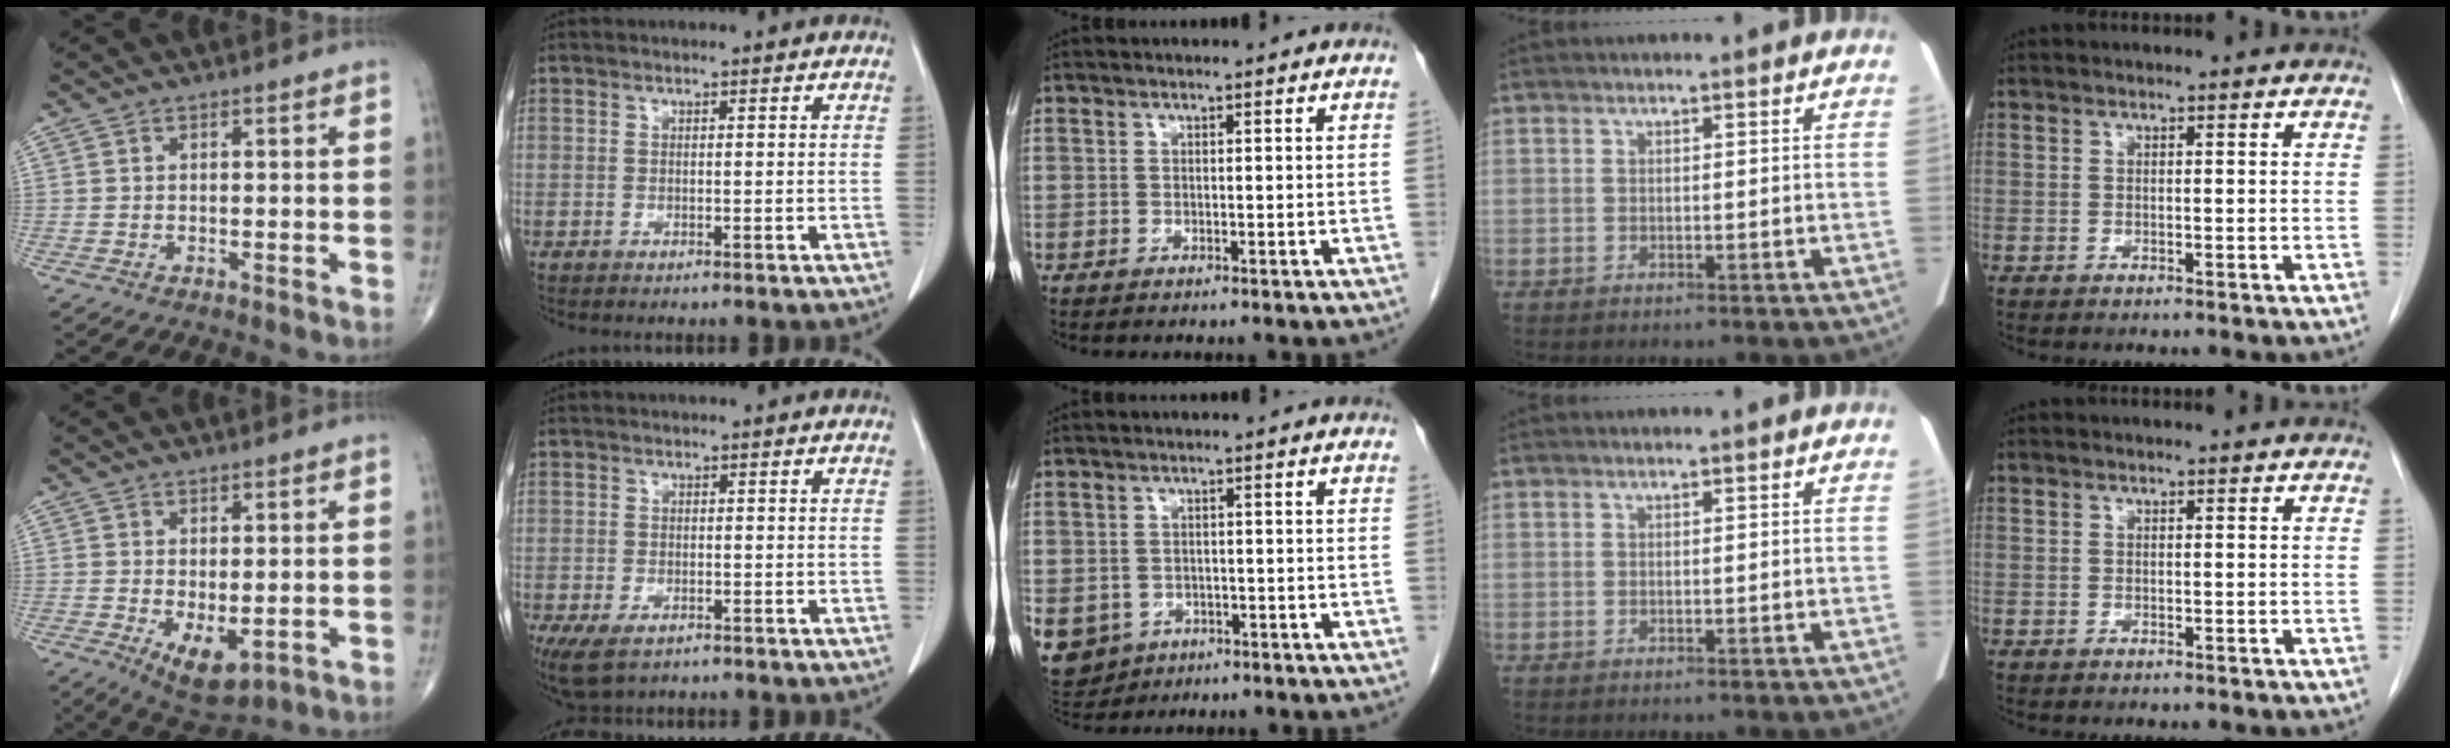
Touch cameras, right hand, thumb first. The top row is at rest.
{"thumb": {"total": 5.9, "force": [-1.0, 2.9, 5.1], "torque": [-0.072, -0.014, -0.001]}, "index": {"total": 5.8, "force": [-3.5, 3.0, 3.5], "torque": [-0.068, -0.010, -0.057]}, "middle": {"total": 11.8, "force": [-5.3, 9.7, 4.0], "torque": [-0.124, -0.006, -0.066]}}